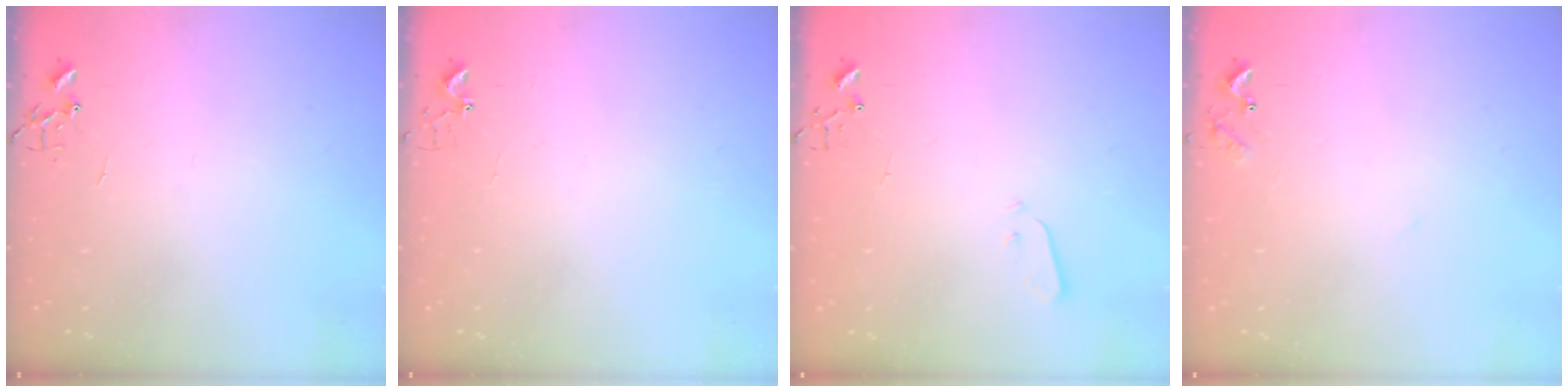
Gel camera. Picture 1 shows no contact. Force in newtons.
{"total": 2.7, "press": 2.7, "slide": 0.3}
{"total": 2.5, "press": 2.5, "slide": 0.4}
{"total": 7.8, "press": 7.8, "slide": 0.5}